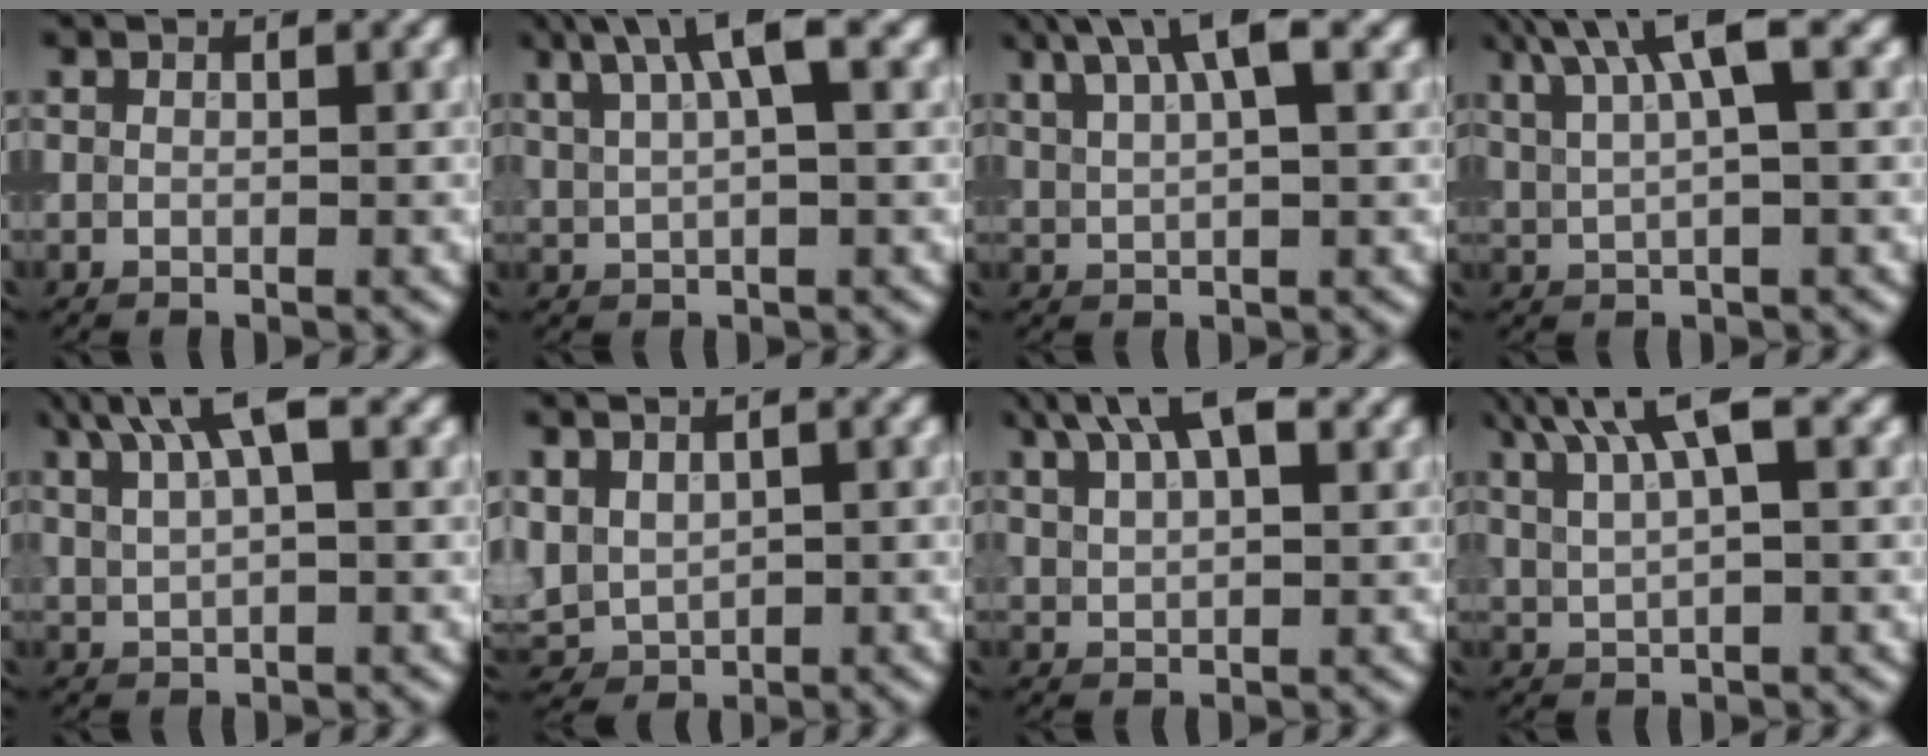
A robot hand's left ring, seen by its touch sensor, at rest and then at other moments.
{"total": 5.2, "force": [3.0, 1.3, 4.1], "torque": [-0.078, 0.011, 0.056]}
{"total": 5.5, "force": [3.4, 1.5, 4.1], "torque": [-0.074, 0.010, 0.062]}
{"total": 6.0, "force": [3.3, 1.3, 4.8], "torque": [-0.085, 0.011, 0.062]}
{"total": 5.2, "force": [3.1, 1.6, 3.9], "torque": [-0.078, 0.011, 0.058]}
{"total": 2.8, "force": [0.9, 2.1, 1.5], "torque": [-0.035, -0.003, 0.022]}
{"total": 7.4, "force": [4.4, 3.2, 5.1], "torque": [-0.088, 0.026, 0.063]}
{"total": 5.8, "force": [3.4, 1.6, 4.4], "torque": [-0.089, 0.010, 0.066]}